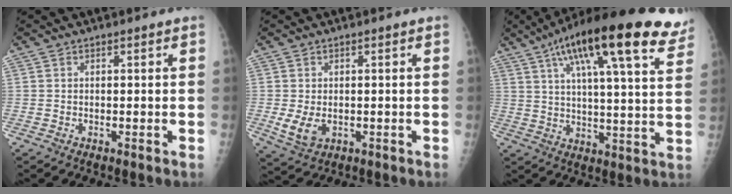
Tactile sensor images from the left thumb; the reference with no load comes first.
{"total": 4.7, "force": [-0.7, 3.2, 3.4], "torque": [-0.063, -0.011, -0.002]}
{"total": 25.8, "force": [15.3, 5.8, 19.9], "torque": [-0.293, -0.015, 0.218]}